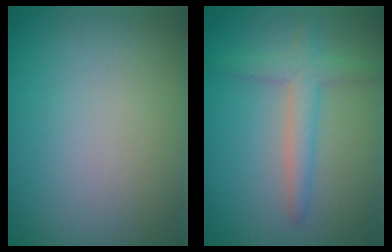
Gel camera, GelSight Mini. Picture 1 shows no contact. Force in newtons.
{"total": 2.6, "press": 2.6, "slide": 0.2}